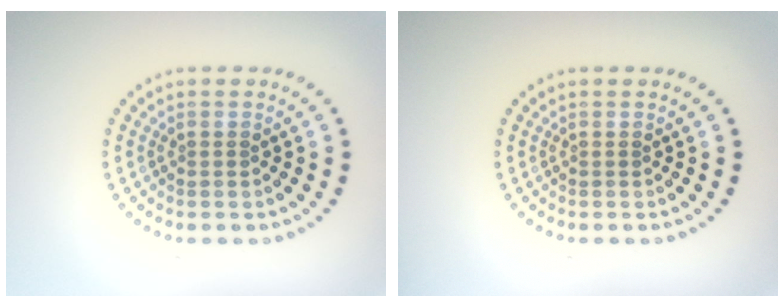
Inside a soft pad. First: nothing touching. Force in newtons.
{"total": 0.0}